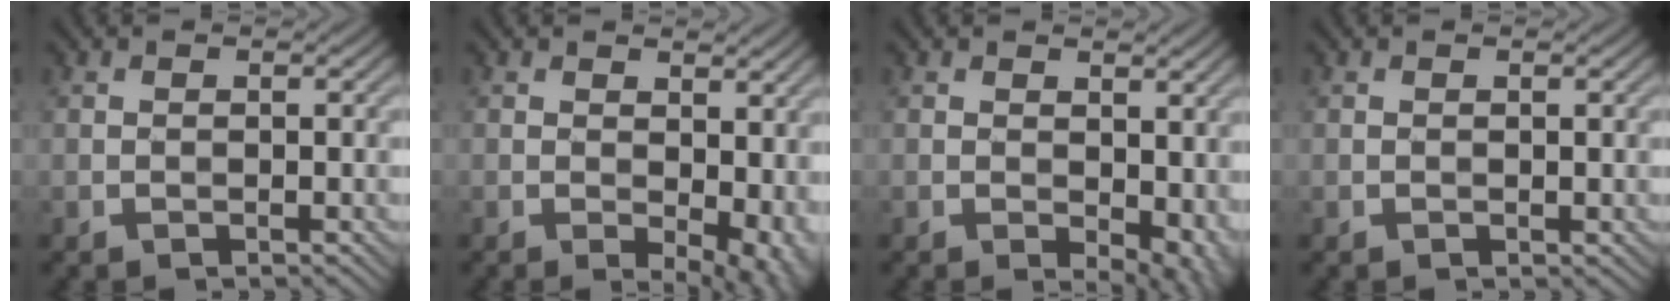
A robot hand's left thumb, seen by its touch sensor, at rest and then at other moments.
{"total": 7.2, "force": [0.1, 3.9, 6.0], "torque": [-0.070, -0.007, 0.014]}
{"total": 5.4, "force": [0.0, 3.1, 4.4], "torque": [-0.054, -0.009, 0.007]}
{"total": 0.0}